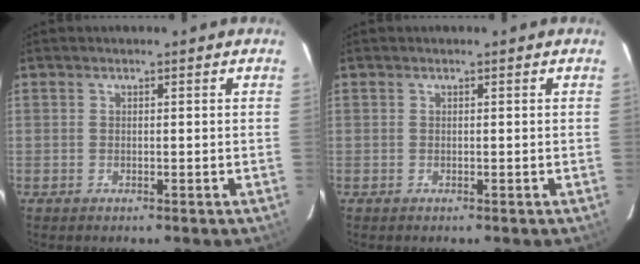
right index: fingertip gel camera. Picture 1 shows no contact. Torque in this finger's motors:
{"motor_torque": [0.00, 0.00, 0.00, 0.00]}